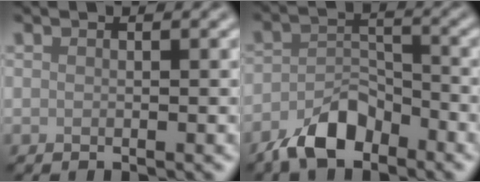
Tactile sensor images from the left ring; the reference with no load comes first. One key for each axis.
{"total": 4.9, "fx": -3.6, "fy": 2.2, "fz": 2.6, "tx": -0.040, "ty": 0.001, "tz": -0.074}